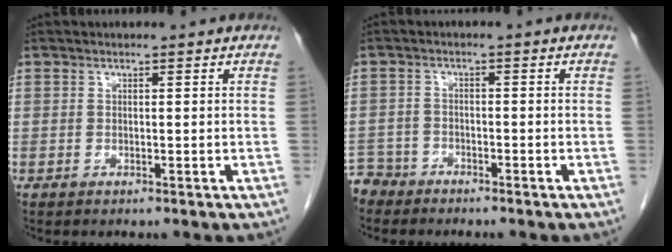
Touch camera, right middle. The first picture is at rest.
{"total": 4.3, "force": [-3.9, 1.8, -0.7], "torque": [0.013, -0.003, -0.080]}